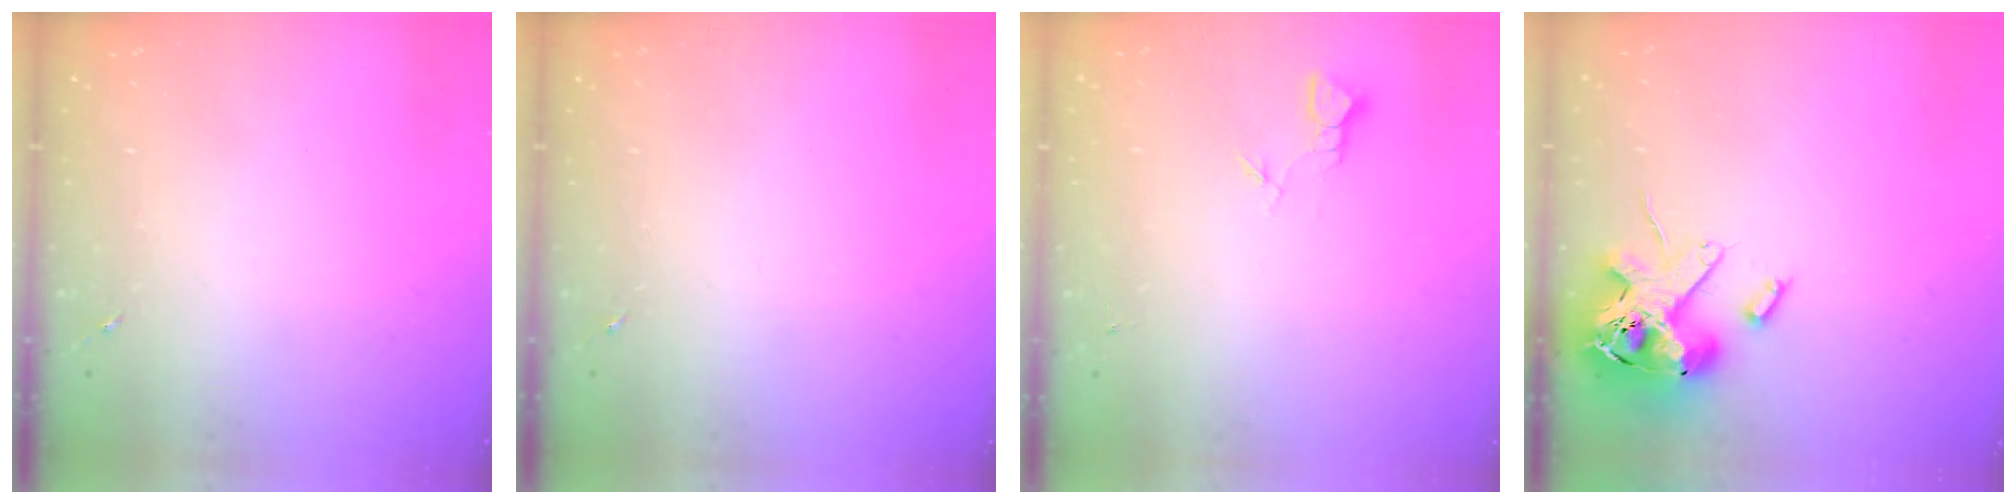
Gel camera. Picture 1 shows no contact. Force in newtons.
{"total": 0.0}
{"total": 2.4, "press": 2.4, "slide": 0.2}
{"total": 16.4, "press": 16.2, "slide": 2.7}